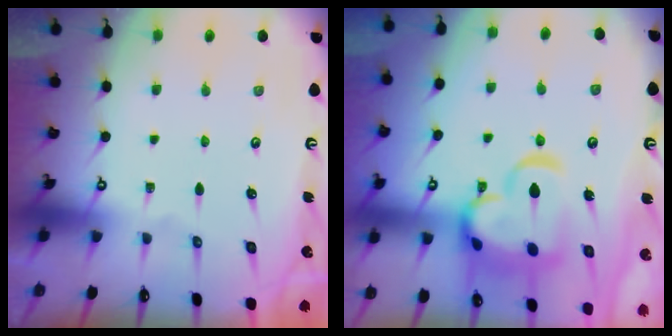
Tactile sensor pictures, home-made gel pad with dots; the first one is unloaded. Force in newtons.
{"total": 11.4, "press": 11.2, "slide": 1.9}